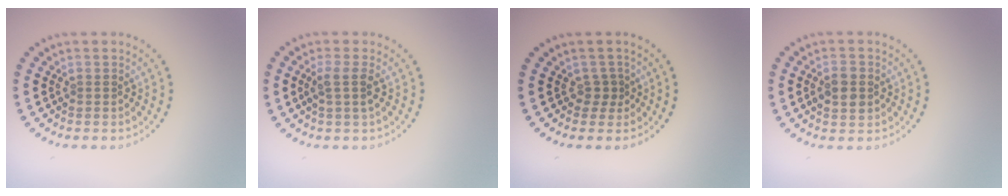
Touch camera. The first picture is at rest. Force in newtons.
{"total": 1.9, "press": 1.5, "slide": 1.2}
{"total": 1.3, "press": 0.9, "slide": 0.9}
{"total": 2.6, "press": 2.6, "slide": 0.0}